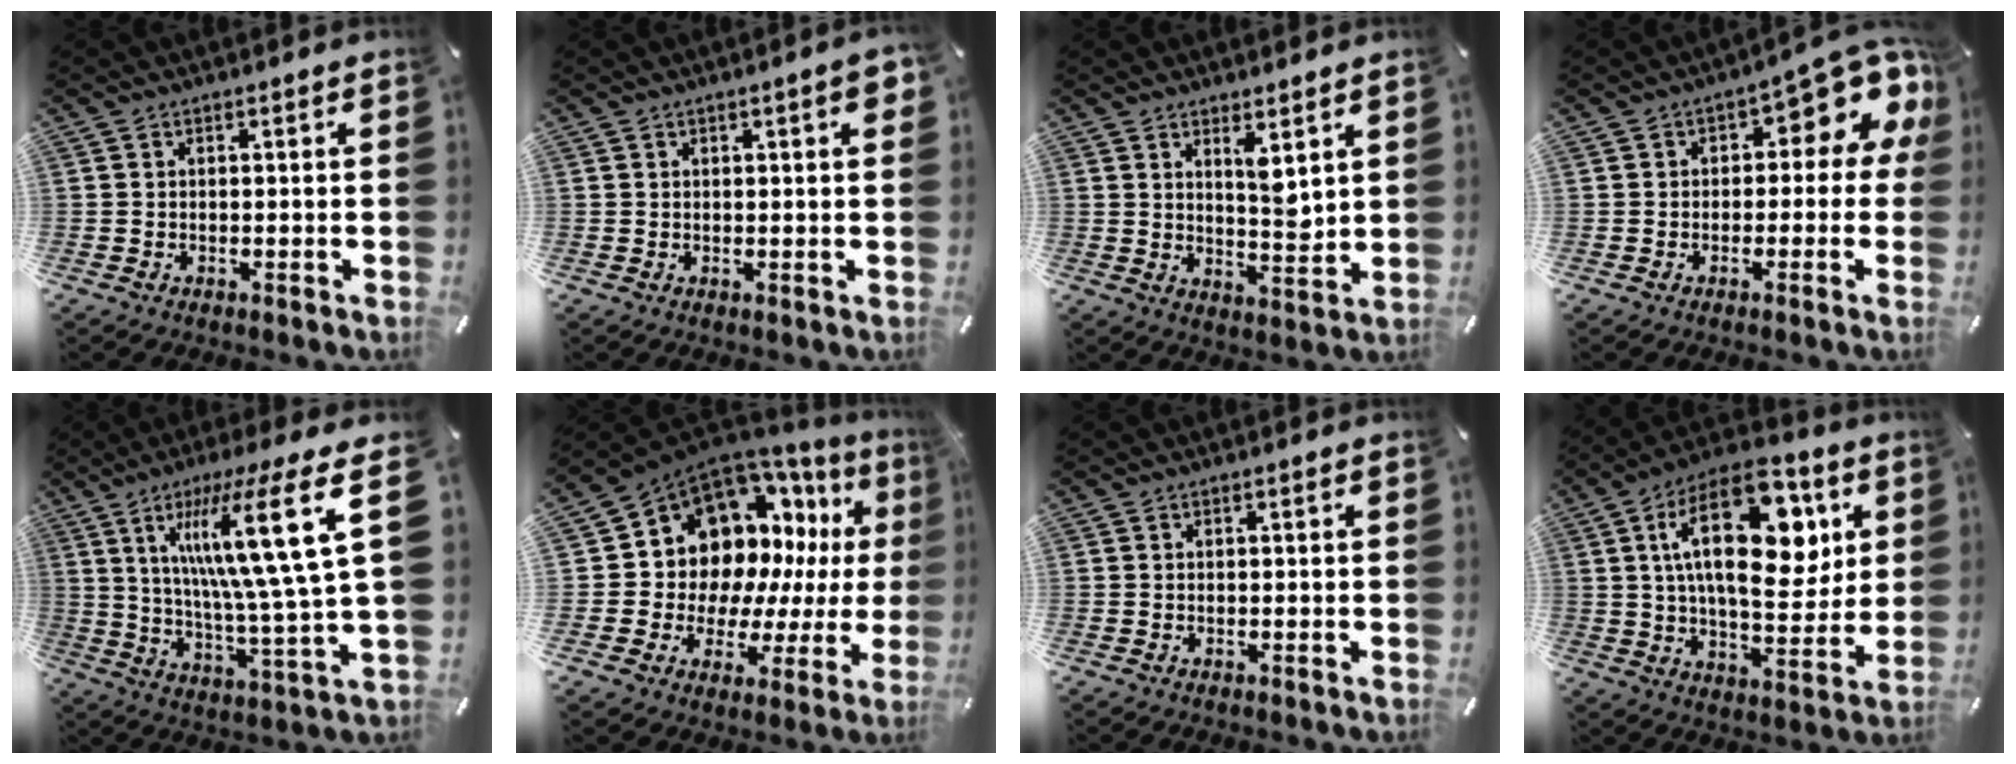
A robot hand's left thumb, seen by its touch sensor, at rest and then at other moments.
{"total": 3.0, "force": [1.1, 0.8, 2.7], "torque": [-0.043, 0.001, 0.016]}
{"total": 6.0, "force": [3.9, 1.9, 4.1], "torque": [-0.060, -0.031, 0.063]}
{"total": 9.8, "force": [4.5, 4.7, 7.4], "torque": [-0.091, -0.036, 0.076]}
{"total": 24.8, "force": [9.2, 3.8, 22.7], "torque": [-0.402, -0.046, 0.125]}
{"total": 14.3, "force": [7.6, 11.1, 5.0], "torque": [-0.077, -0.095, 0.151]}
{"total": 0.0}
{"total": 23.4, "force": [7.2, 12.0, 18.7], "torque": [-0.309, -0.009, 0.111]}